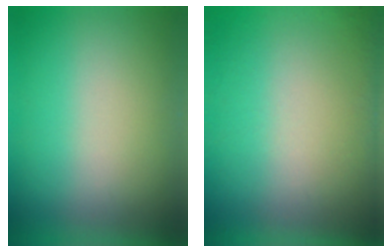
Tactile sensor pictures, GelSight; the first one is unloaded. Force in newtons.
{"total": 7.0}